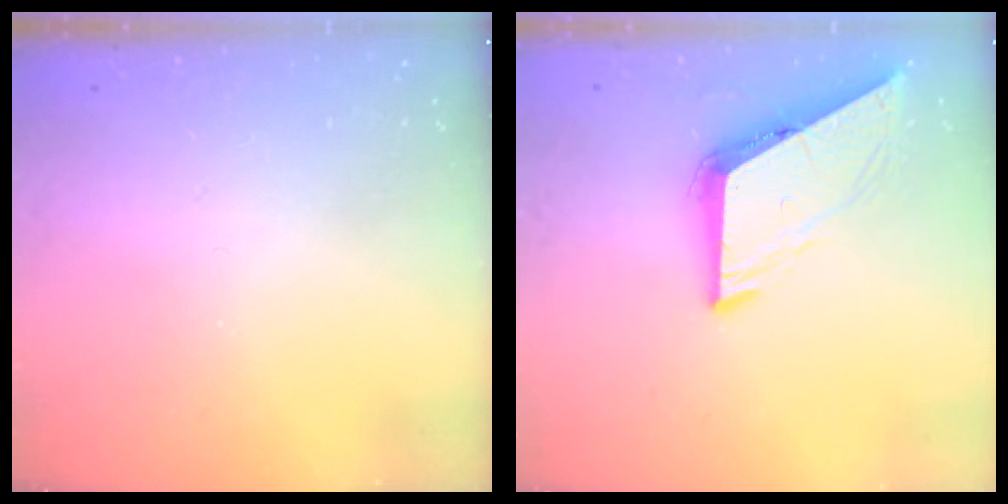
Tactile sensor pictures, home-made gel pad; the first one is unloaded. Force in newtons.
{"total": 7.9, "press": 7.9, "slide": 0.4}